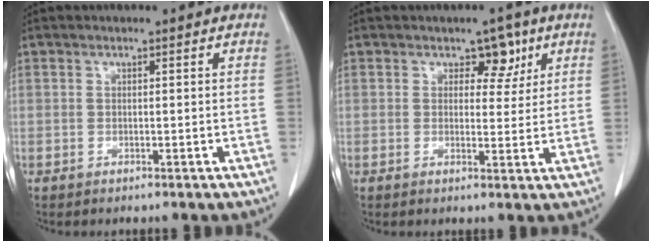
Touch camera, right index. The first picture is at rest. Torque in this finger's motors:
{"motor_torque": [0.03, 0.11, 0.00, 0.00]}